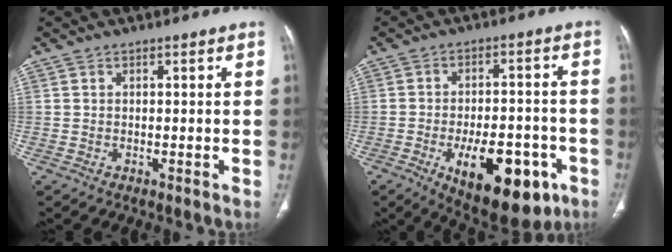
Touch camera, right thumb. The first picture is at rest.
{"total": 17.5, "force": [-7.3, 8.2, 13.6], "torque": [-0.172, 0.023, -0.090]}